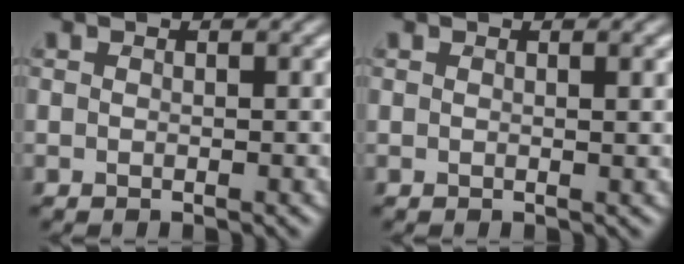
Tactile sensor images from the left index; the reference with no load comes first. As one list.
[{"total": 1.2, "force": [0.4, 0.3, 1.0], "torque": [-0.008, 0.005, 0.004]}]